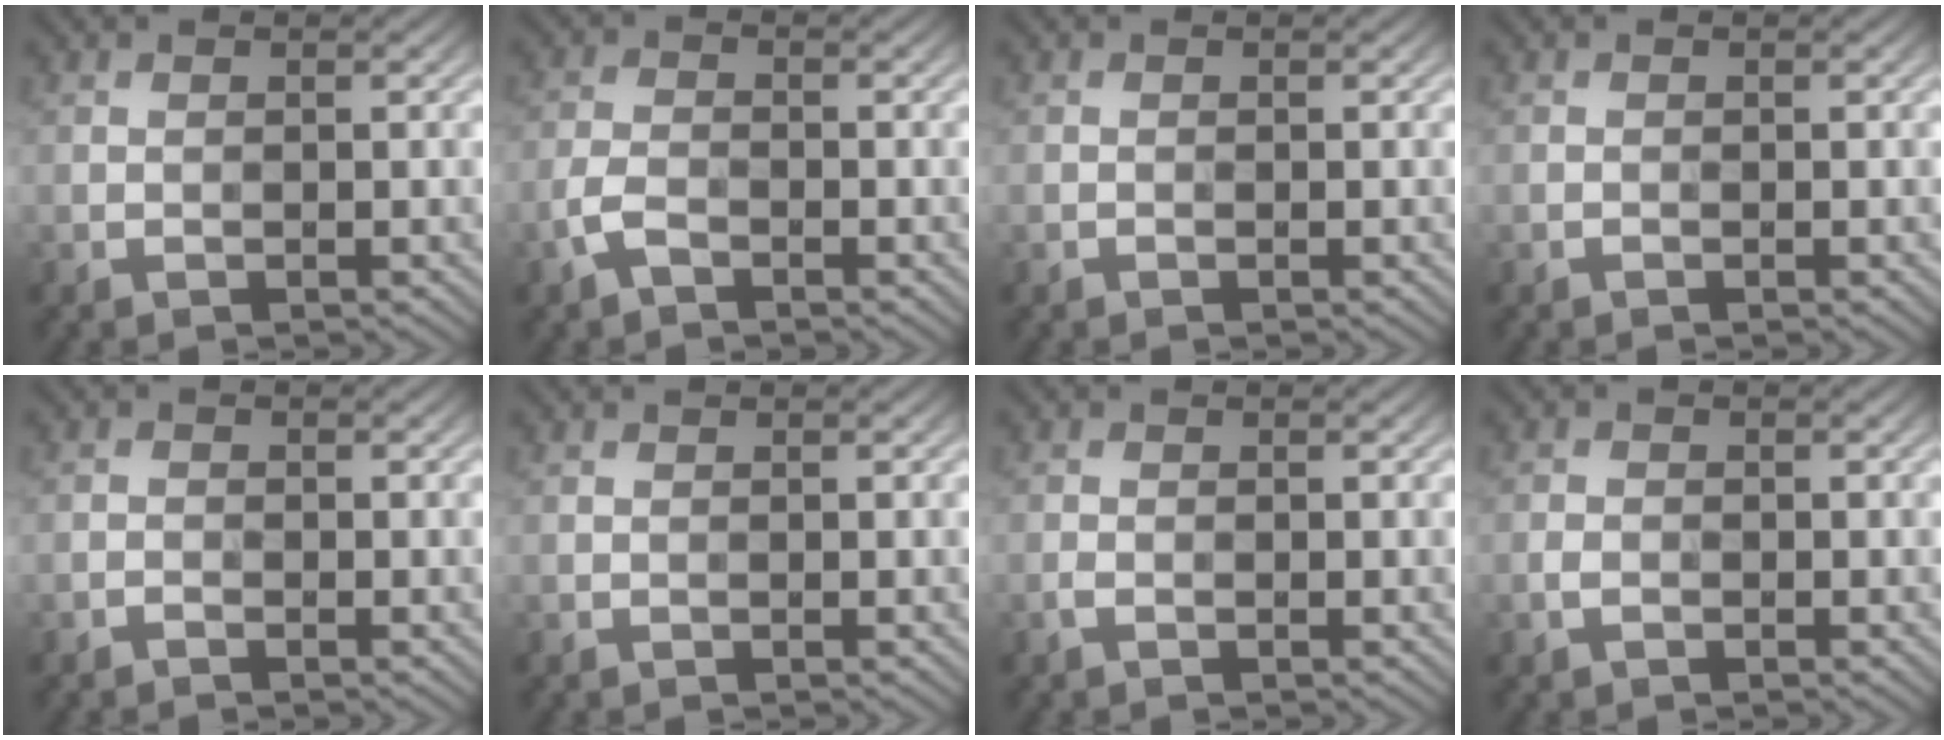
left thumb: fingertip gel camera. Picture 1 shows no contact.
{"total": 2.9, "force": [-1.8, 1.3, 1.8], "torque": [-0.045, 0.001, -0.044]}
{"total": 0.0}
{"total": 0.0}
{"total": 0.6, "force": [-0.6, 0.2, 0.1], "torque": [-0.001, 0.000, -0.013]}
{"total": 0.0}
{"total": 0.8, "force": [-0.5, 0.3, 0.5], "torque": [-0.015, 0.001, -0.012]}
{"total": 1.4, "force": [-0.7, 1.0, 0.8], "torque": [-0.018, 0.000, -0.017]}